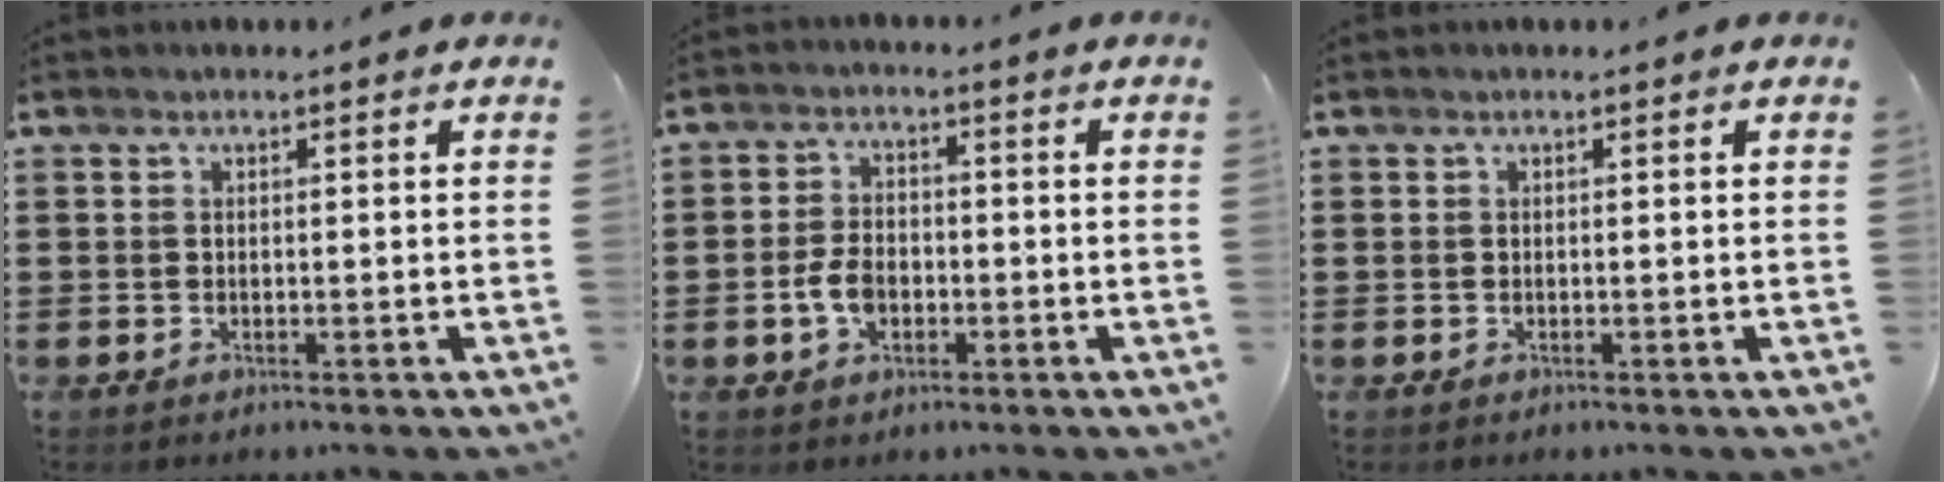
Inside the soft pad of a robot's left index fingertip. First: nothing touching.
{"total": 4.6, "force": [-1.3, 2.9, 3.3], "torque": [-0.081, -0.001, -0.030]}
{"total": 0.0}